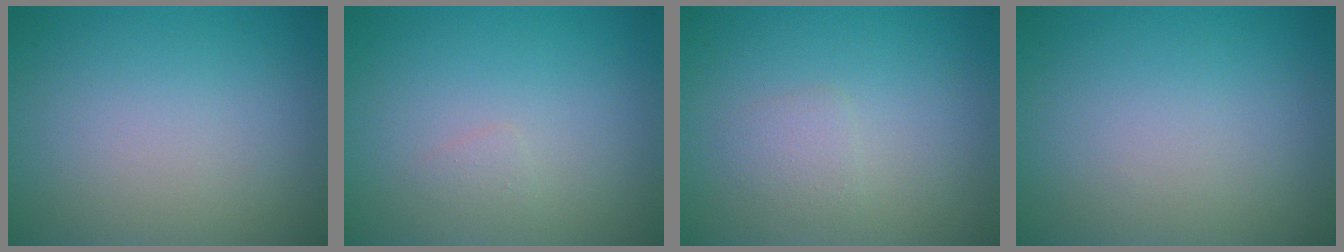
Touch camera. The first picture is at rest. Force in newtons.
{"total": 0.7, "press": 0.7, "slide": 0.0}
{"total": 1.2, "press": 1.2, "slide": 0.0}
{"total": 0.0}